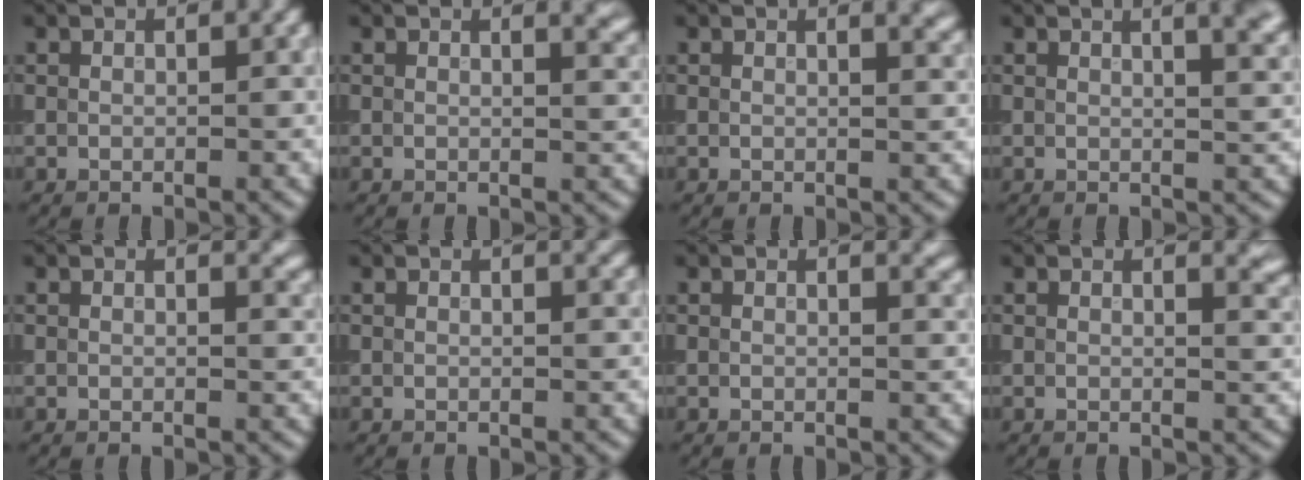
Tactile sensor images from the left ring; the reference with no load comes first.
{"total": 2.8, "force": [1.8, 1.2, 1.7], "torque": [0.003, 0.005, 0.016]}
{"total": 2.9, "force": [1.9, 1.3, 1.8], "torque": [0.003, 0.006, 0.013]}
{"total": 6.4, "force": [3.2, 2.8, 4.7], "torque": [-0.016, 0.035, 0.013]}
{"total": 1.1, "force": [0.8, 0.4, 0.7], "torque": [-0.003, -0.002, 0.011]}
{"total": 1.5, "force": [1.0, 0.5, 0.9], "torque": [-0.003, 0.002, 0.008]}
{"total": 1.6, "force": [1.2, 0.6, 0.9], "torque": [-0.003, 0.001, 0.012]}
{"total": 2.8, "force": [1.7, 1.2, 1.9], "torque": [-0.002, 0.003, 0.018]}